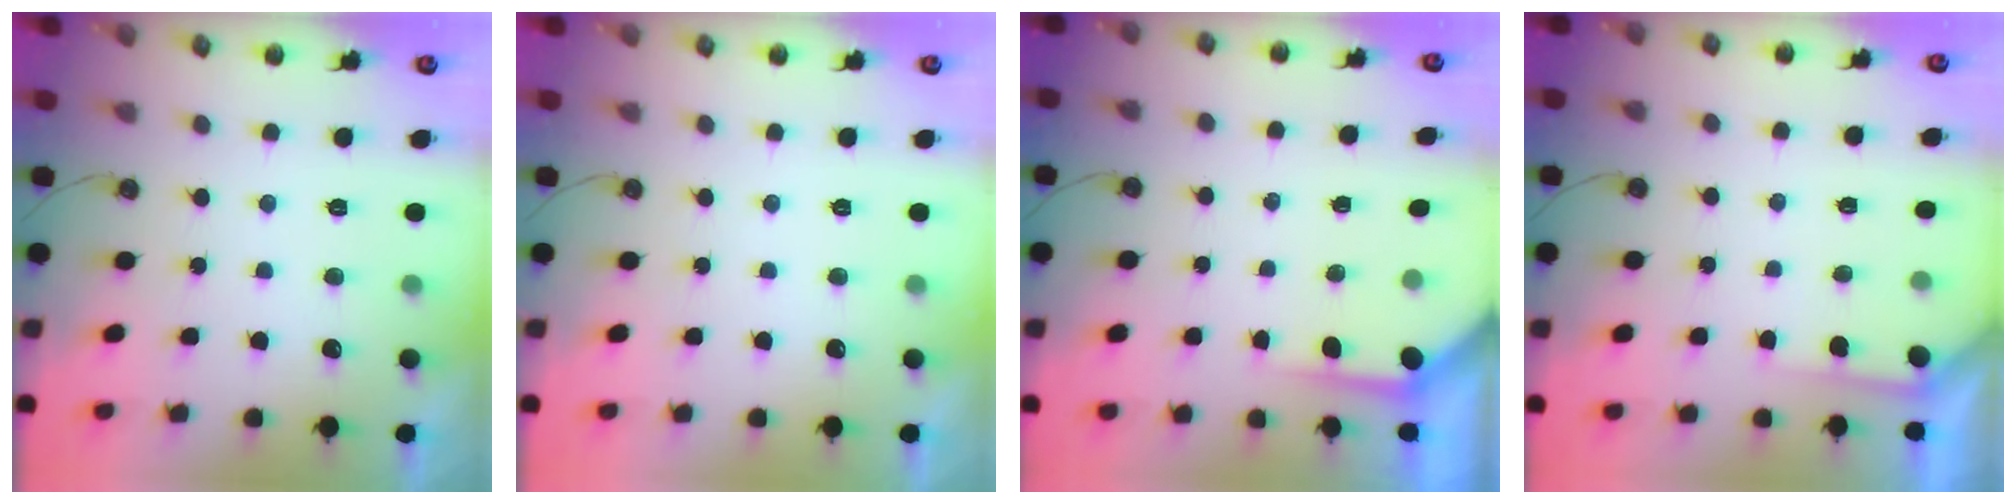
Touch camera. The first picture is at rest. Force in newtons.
{"total": 0.0}
{"total": 3.4, "press": 3.3, "slide": 0.3}
{"total": 3.2, "press": 3.2, "slide": 0.2}